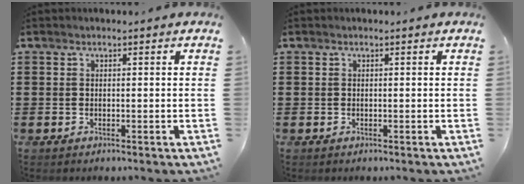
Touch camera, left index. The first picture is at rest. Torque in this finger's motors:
{"motor_torque": [-0.01, 0.01, 0.00, 0.01]}